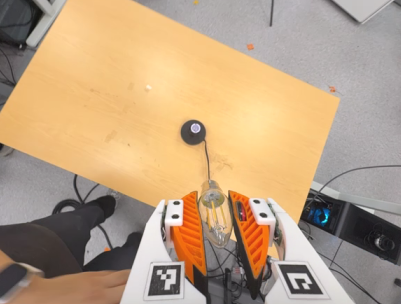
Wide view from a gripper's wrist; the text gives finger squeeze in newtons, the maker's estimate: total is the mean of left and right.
{"total": 12.4, "left": 12.9, "right": 11.8}